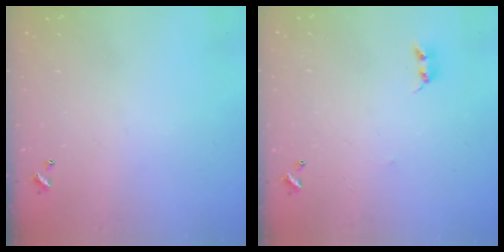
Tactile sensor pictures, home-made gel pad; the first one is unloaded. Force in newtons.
{"total": 2.2, "press": 2.2, "slide": 0.4}